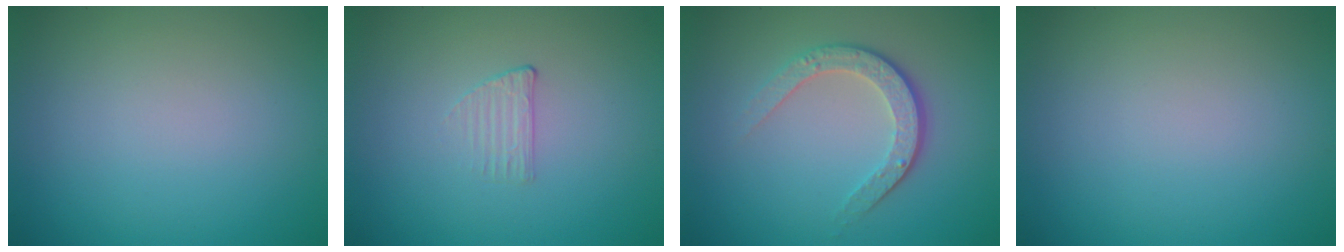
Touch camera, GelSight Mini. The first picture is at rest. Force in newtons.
{"total": 1.0, "press": 0.3, "slide": 1.0}
{"total": 3.4, "press": 2.5, "slide": 2.3}
{"total": 0.0}